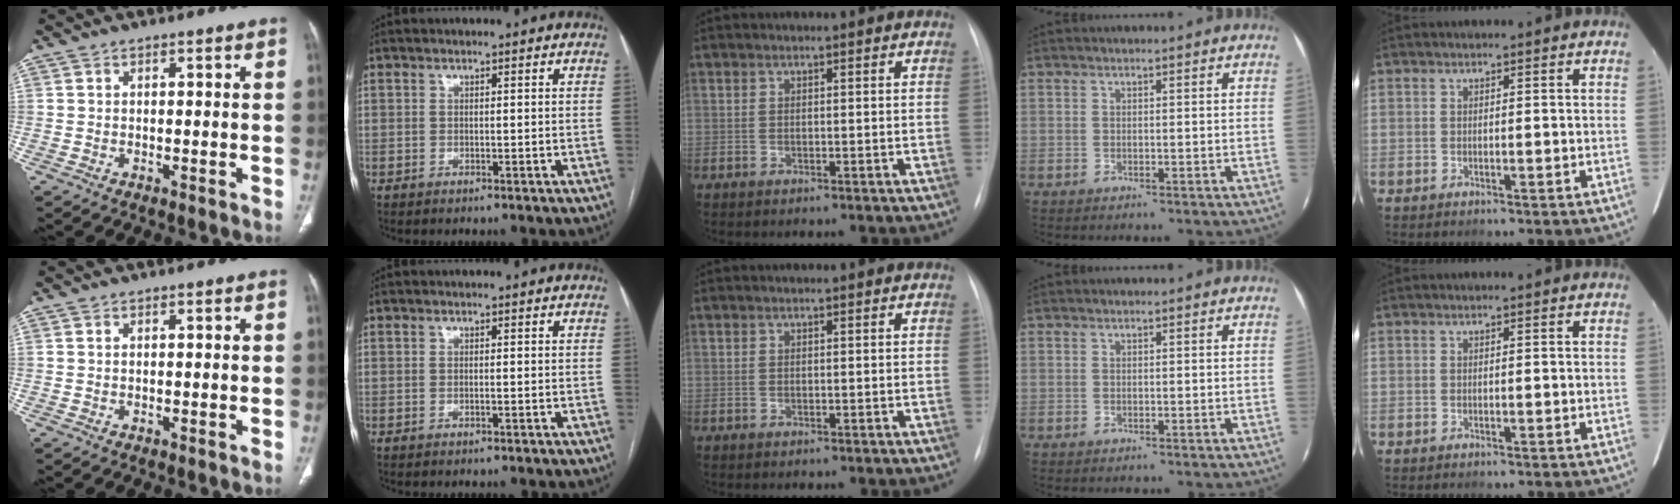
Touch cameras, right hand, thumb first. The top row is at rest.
{}